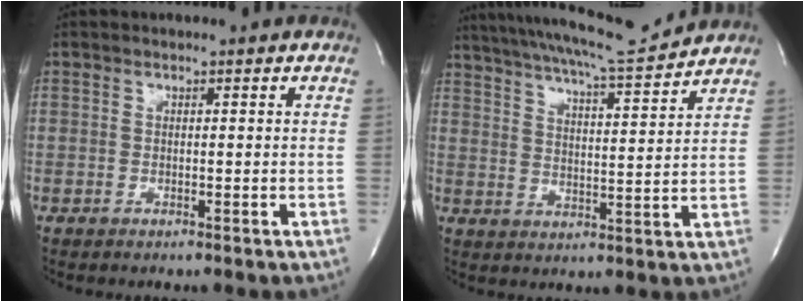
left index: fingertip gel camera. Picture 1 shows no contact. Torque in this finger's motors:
{"motor_torque": [0.79, -0.99, 0.42, 0.10]}